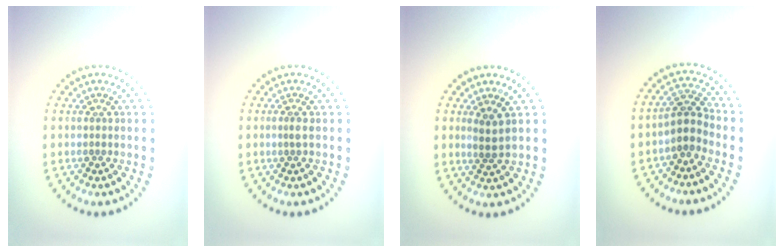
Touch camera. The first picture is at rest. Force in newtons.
{"total": 0.8, "press": 0.5, "slide": 0.7}
{"total": 1.7, "press": 1.3, "slide": 1.1}
{"total": 2.6, "press": 2.1, "slide": 1.6}